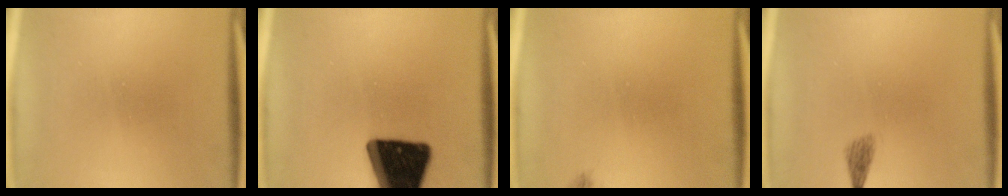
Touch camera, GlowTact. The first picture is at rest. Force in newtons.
{"total": 20.1}
{"total": 0.7}
{"total": 3.1}